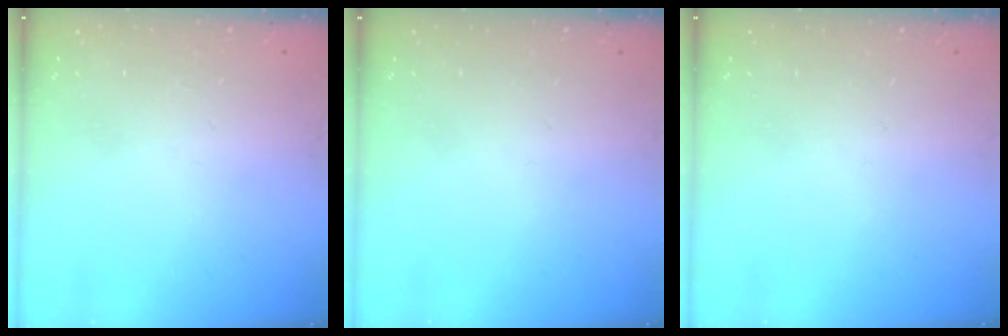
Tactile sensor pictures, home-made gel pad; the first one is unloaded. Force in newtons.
{"total": 0.0}
{"total": 0.0}